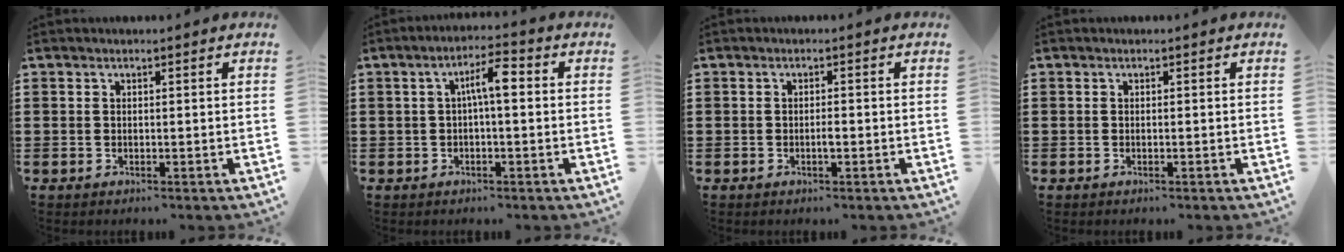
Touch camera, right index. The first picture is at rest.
{"total": 4.9, "force": [0.2, 1.2, 4.7], "torque": [-0.090, 0.015, -0.001]}
{"total": 1.4, "force": [-0.4, 0.3, 1.3], "torque": [-0.025, -0.002, -0.007]}
{"total": 0.0}